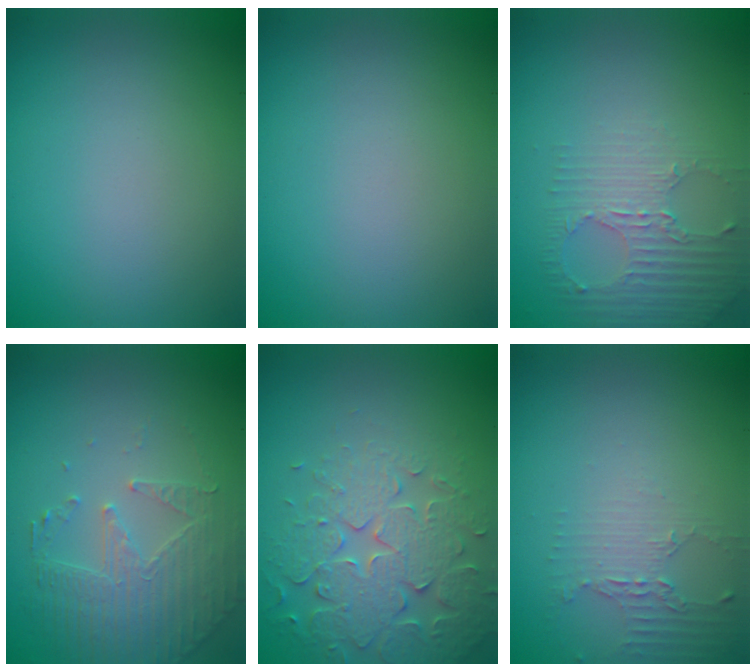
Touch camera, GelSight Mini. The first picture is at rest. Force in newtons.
{"total": 0.0}
{"total": 2.8, "press": 2.4, "slide": 1.4}
{"total": 2.5, "press": 2.2, "slide": 1.2}
{"total": 4.6, "press": 4.6, "slide": 0.7}
{"total": 2.2, "press": 1.6, "slide": 1.5}